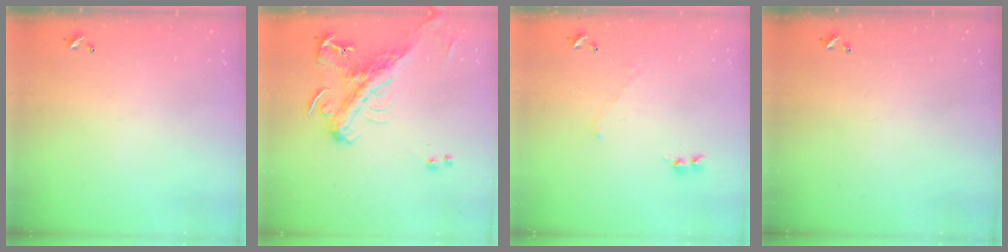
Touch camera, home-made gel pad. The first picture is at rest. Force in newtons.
{"total": 3.5, "press": 3.4, "slide": 1.0}
{"total": 2.1, "press": 2.0, "slide": 0.7}
{"total": 0.0}